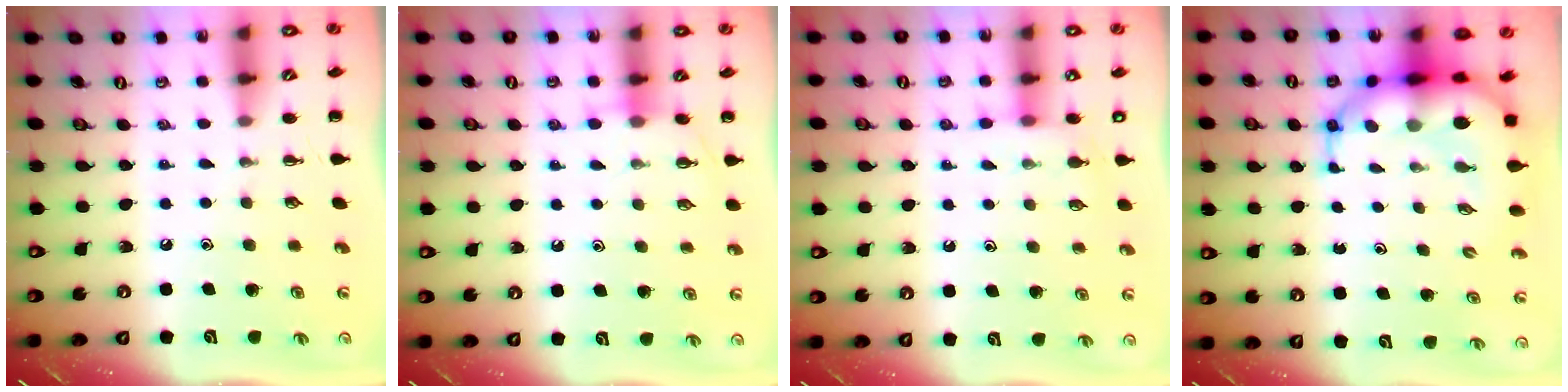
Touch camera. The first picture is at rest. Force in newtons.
{"total": 5.4, "press": 5.3, "slide": 1.2}
{"total": 4.7, "press": 4.6, "slide": 1.1}
{"total": 12.0, "press": 11.5, "slide": 3.5}